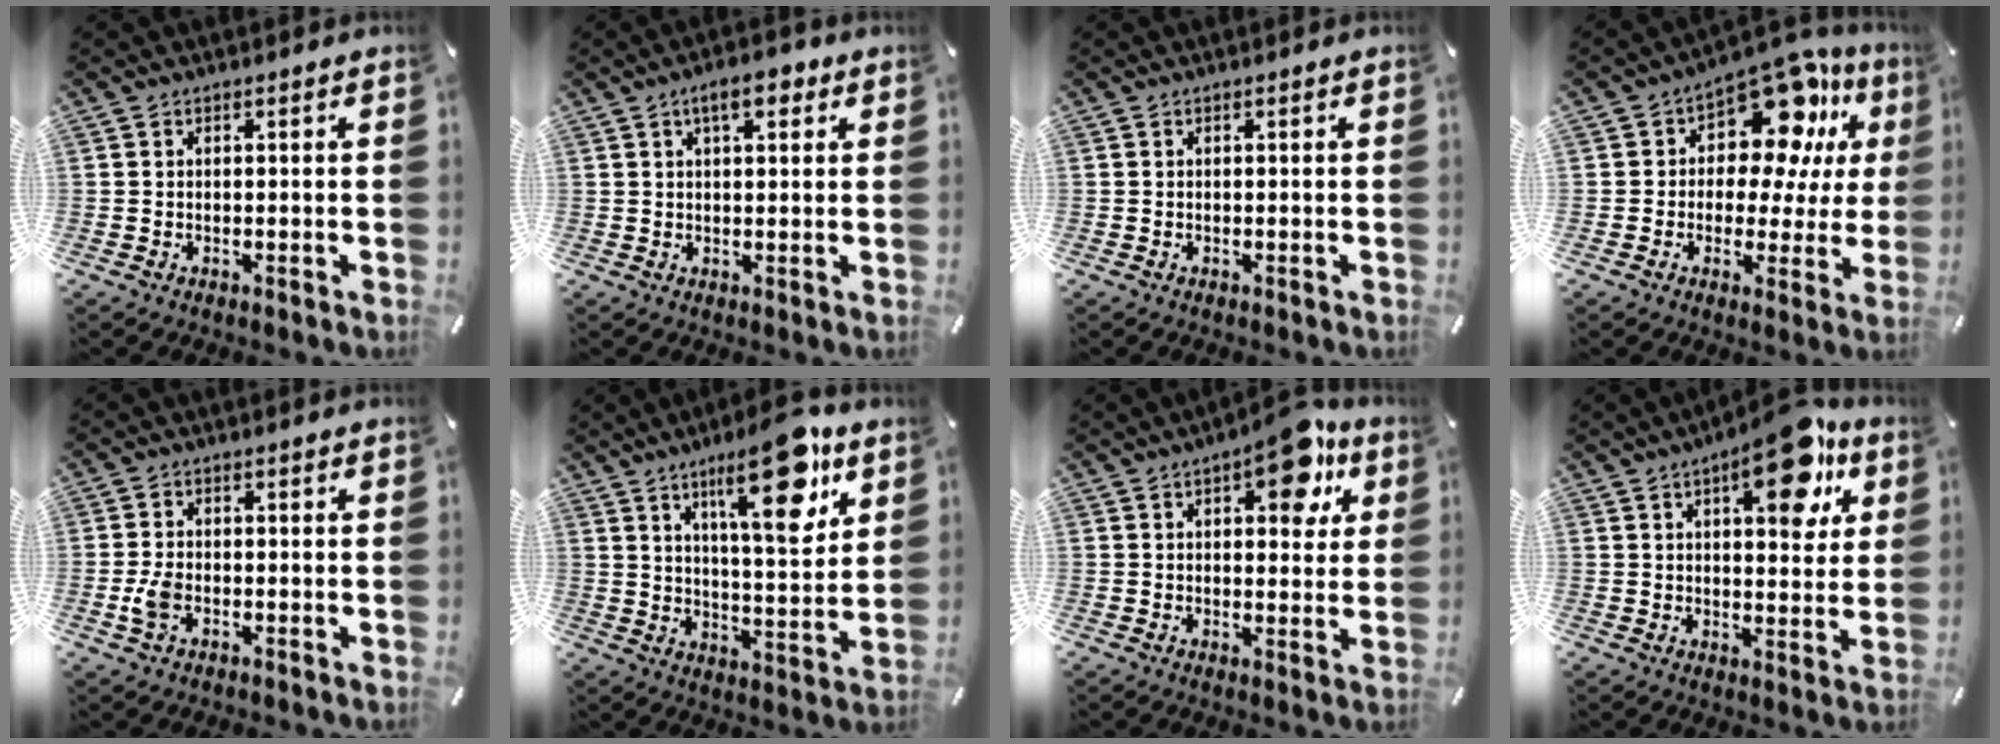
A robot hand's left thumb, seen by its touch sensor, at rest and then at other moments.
{"total": 6.0, "force": [2.8, 2.5, 4.7], "torque": [-0.074, -0.001, 0.042]}
{"total": 0.0}
{"total": 14.4, "force": [8.8, 7.4, 8.8], "torque": [-0.131, -0.072, 0.153]}
{"total": 4.1, "force": [-1.2, 2.4, 3.0], "torque": [-0.070, 0.000, -0.024]}
{"total": 18.5, "force": [10.4, 6.4, 14.0], "torque": [-0.196, -0.051, 0.158]}
{"total": 11.8, "force": [6.1, 5.7, 8.4], "torque": [-0.091, -0.032, 0.097]}
{"total": 15.6, "force": [8.5, 7.0, 11.0], "torque": [-0.138, -0.043, 0.136]}